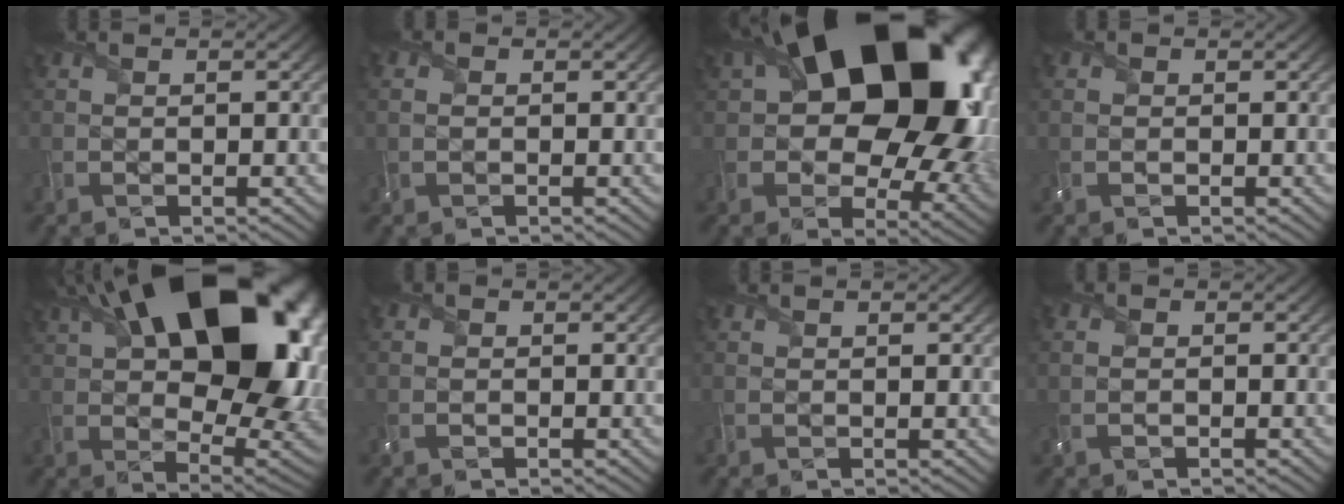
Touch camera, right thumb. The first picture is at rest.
{"total": 2.3, "force": [0.3, 1.8, 1.3], "torque": [-0.031, 0.008, -0.006]}
{"total": 22.9, "force": [6.9, 15.3, 15.6], "torque": [-0.249, 0.002, 0.147]}
{"total": 1.1, "force": [0.0, 1.0, 0.4], "torque": [-0.009, -0.003, -0.003]}
{"total": 24.7, "force": [9.7, 13.8, 18.1], "torque": [-0.286, 0.039, 0.168]}
{"total": 1.4, "force": [-0.3, 1.2, 0.6], "torque": [-0.013, -0.005, -0.006]}
{"total": 0.8, "force": [0.6, 0.2, 0.5], "torque": [-0.013, -0.001, 0.010]}
{"total": 1.6, "force": [-0.2, 1.2, 1.0], "torque": [-0.023, 0.004, -0.010]}